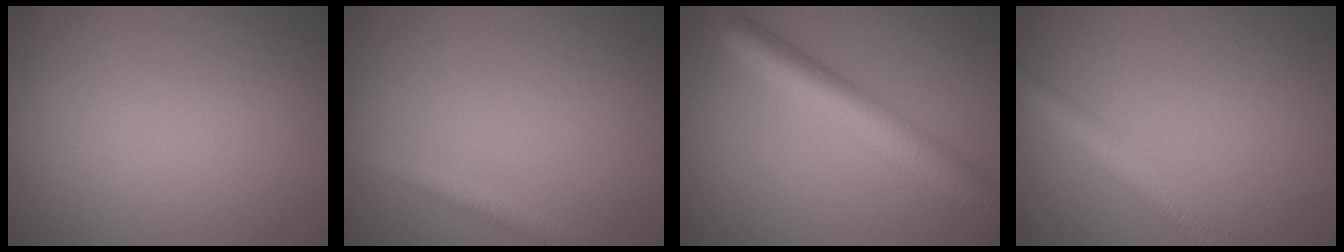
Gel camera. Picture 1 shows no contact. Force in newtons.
{"total": 1.6, "press": 1.6, "slide": 0.0}
{"total": 5.4, "press": 5.4, "slide": 0.2}
{"total": 3.5, "press": 3.5, "slide": 0.1}